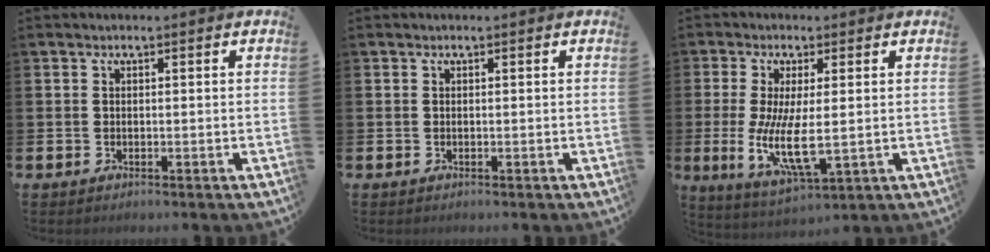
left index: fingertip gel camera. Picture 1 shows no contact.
{"total": 0.0}
{"total": 8.5, "force": [0.5, 2.8, 8.0], "torque": [-0.133, -0.026, 0.010]}